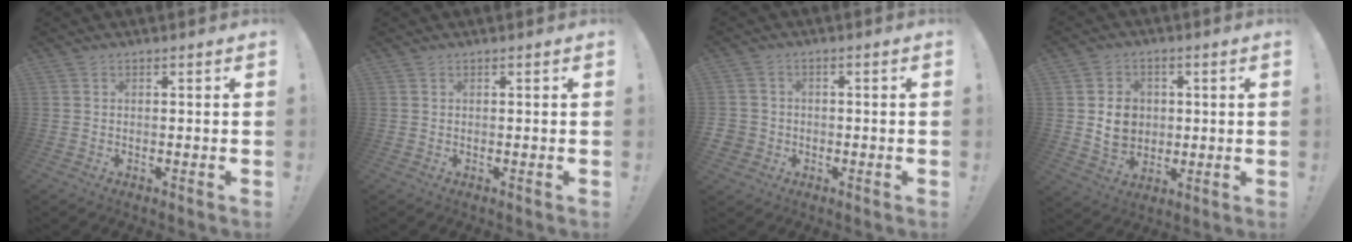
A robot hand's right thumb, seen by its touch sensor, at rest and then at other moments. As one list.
[{"total": 0.0}, {"total": 3.9, "force": [-1.2, 3.5, 1.2], "torque": [-0.025, 0.008, -0.019]}, {"total": 9.5, "force": [0.9, 8.4, 4.3], "torque": [-0.065, -0.002, 0.022]}]